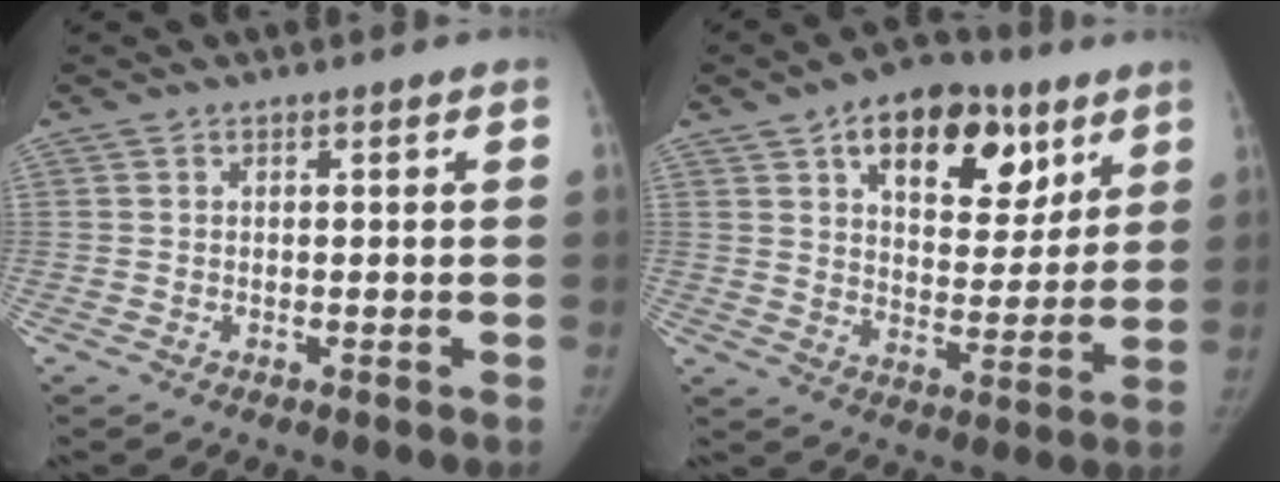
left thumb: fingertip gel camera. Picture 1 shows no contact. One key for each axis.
{"total": 18.7, "fx": 9.5, "fy": 10.6, "fz": 12.1, "tx": -0.124, "ty": -0.028, "tz": 0.144}